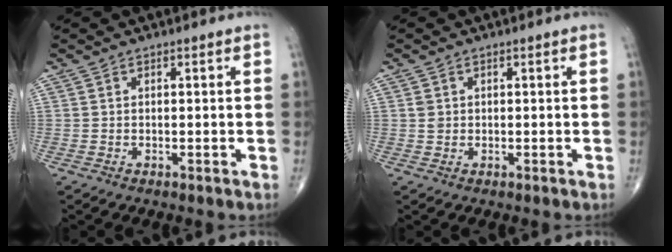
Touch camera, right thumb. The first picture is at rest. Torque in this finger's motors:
{"motor_torque": [0.43, 0.21, 0.35, 0.31, 0.00]}